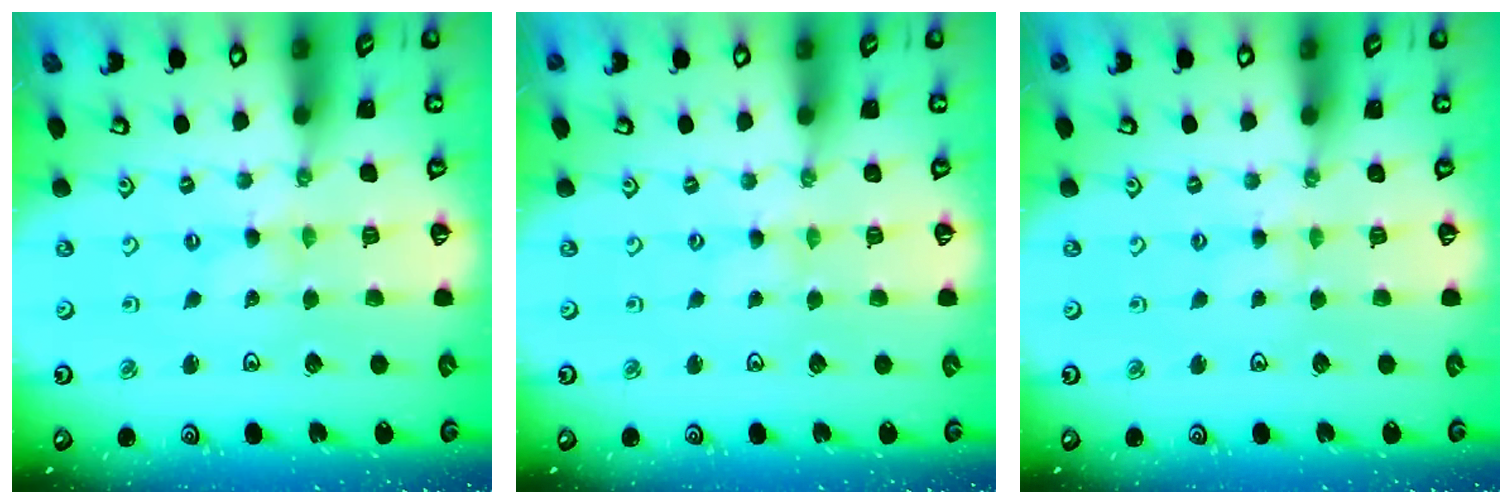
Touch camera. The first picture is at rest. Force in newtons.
{"total": 0.0}
{"total": 1.4, "press": 1.4, "slide": 0.3}